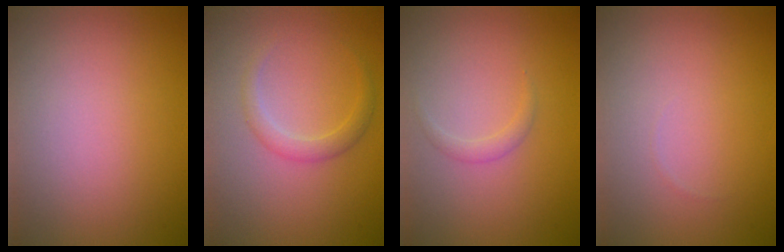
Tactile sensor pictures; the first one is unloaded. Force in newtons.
{"total": 1.8, "press": 1.8, "slide": 0.1}
{"total": 1.0, "press": 1.0, "slide": 0.2}
{"total": 0.0}